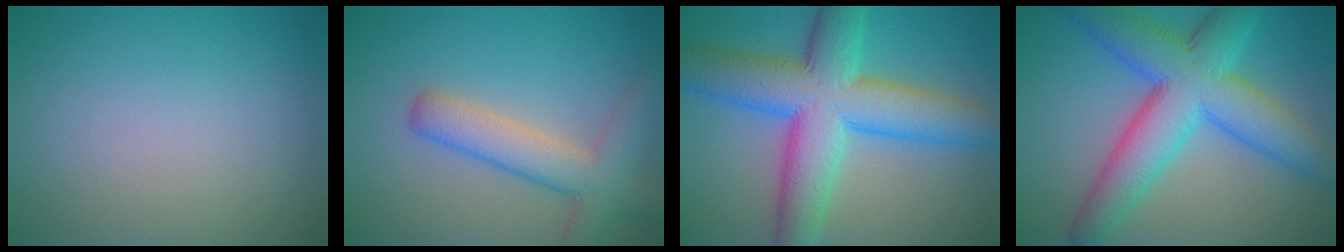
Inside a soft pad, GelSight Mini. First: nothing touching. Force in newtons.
{"total": 5.4, "press": 5.3, "slide": 0.4}
{"total": 11.1, "press": 11.1, "slide": 0.1}
{"total": 10.0, "press": 10.0, "slide": 0.3}